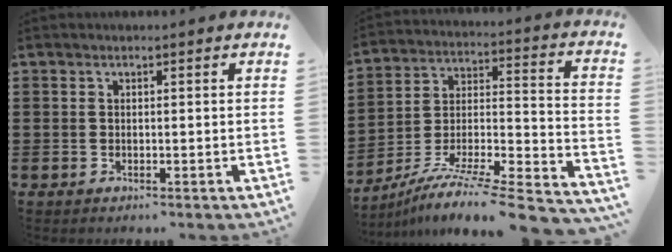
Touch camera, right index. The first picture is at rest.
{"total": 8.4, "force": [-6.8, 0.1, 4.9], "torque": [-0.084, -0.010, -0.141]}